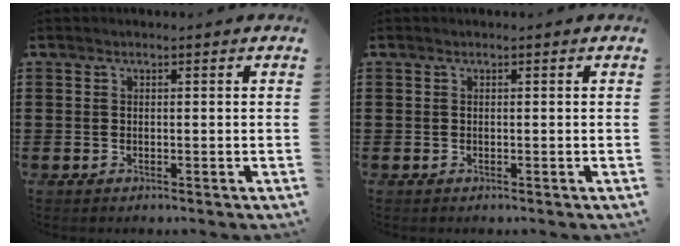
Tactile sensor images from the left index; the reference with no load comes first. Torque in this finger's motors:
{"motor_torque": [0.00, 0.00, 0.01, 0.00]}